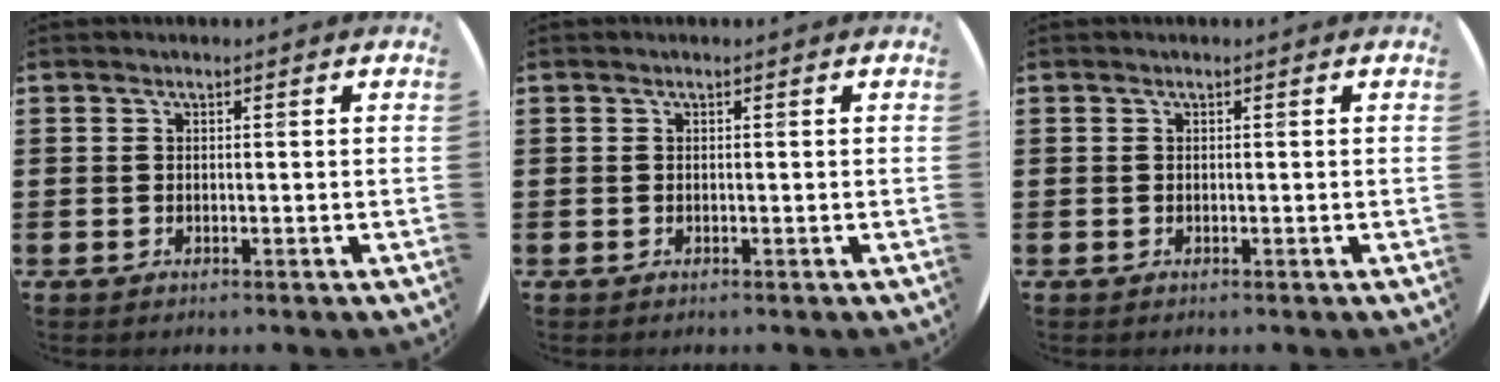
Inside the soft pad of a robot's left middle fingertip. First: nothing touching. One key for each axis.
{"total": 0.0}
{"total": 0.0}